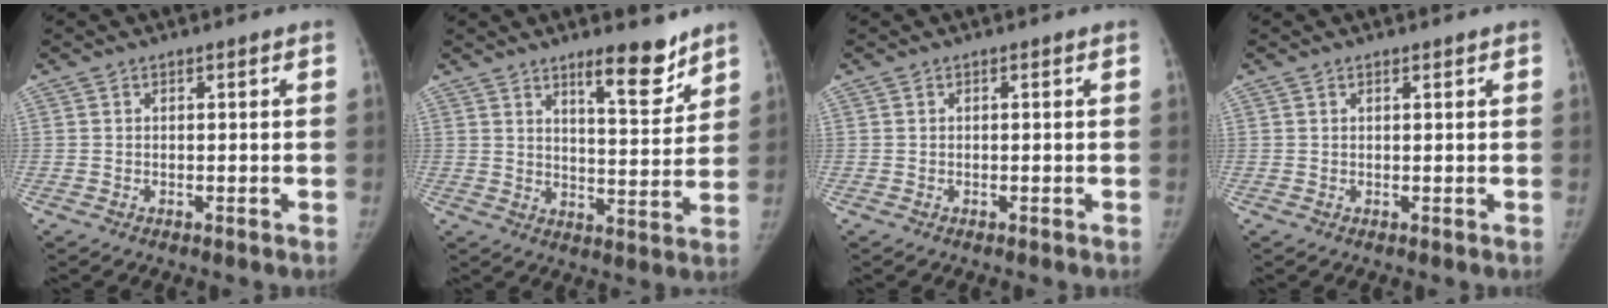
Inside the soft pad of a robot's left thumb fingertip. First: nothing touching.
{"total": 9.7, "force": [7.1, 2.6, 6.1], "torque": [-0.067, -0.058, 0.113]}
{"total": 0.0}
{"total": 0.5, "force": [0.5, 0.2, 0.2], "torque": [-0.006, -0.003, 0.008]}